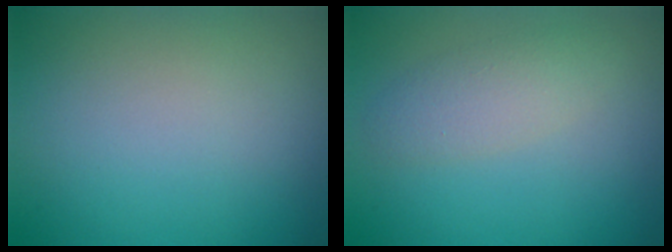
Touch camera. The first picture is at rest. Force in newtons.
{"total": 2.6, "press": 2.6, "slide": 0.1}